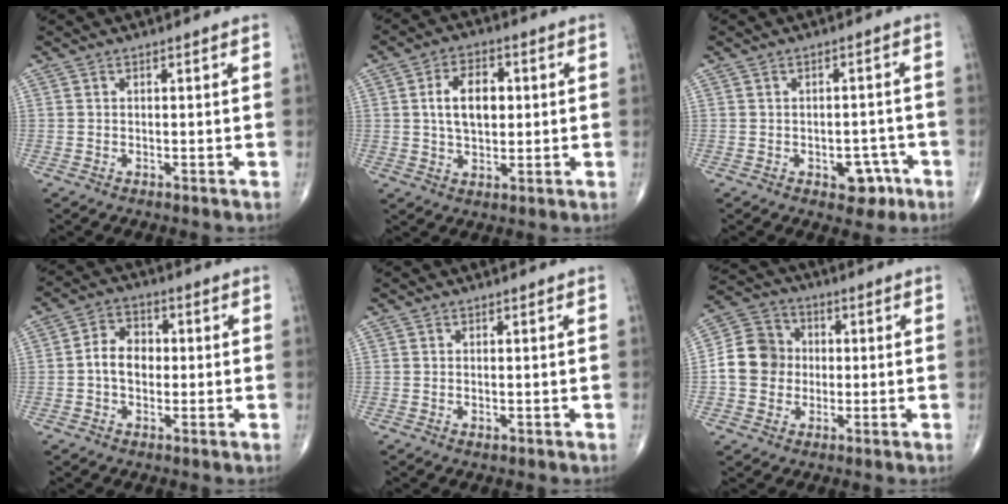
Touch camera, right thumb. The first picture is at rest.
{"total": 9.3, "force": [1.4, 5.7, 7.2], "torque": [-0.107, 0.005, 0.025]}
{"total": 5.1, "force": [-2.3, 3.4, 3.1], "torque": [-0.013, 0.016, -0.024]}
{"total": 6.7, "force": [-0.3, 5.0, 4.5], "torque": [-0.062, 0.020, -0.014]}
{"total": 0.6, "force": [-0.1, 0.3, 0.6], "torque": [-0.012, -0.004, -0.001]}
{"total": 10.3, "force": [-0.5, 9.2, 4.5], "torque": [-0.059, 0.024, -0.020]}